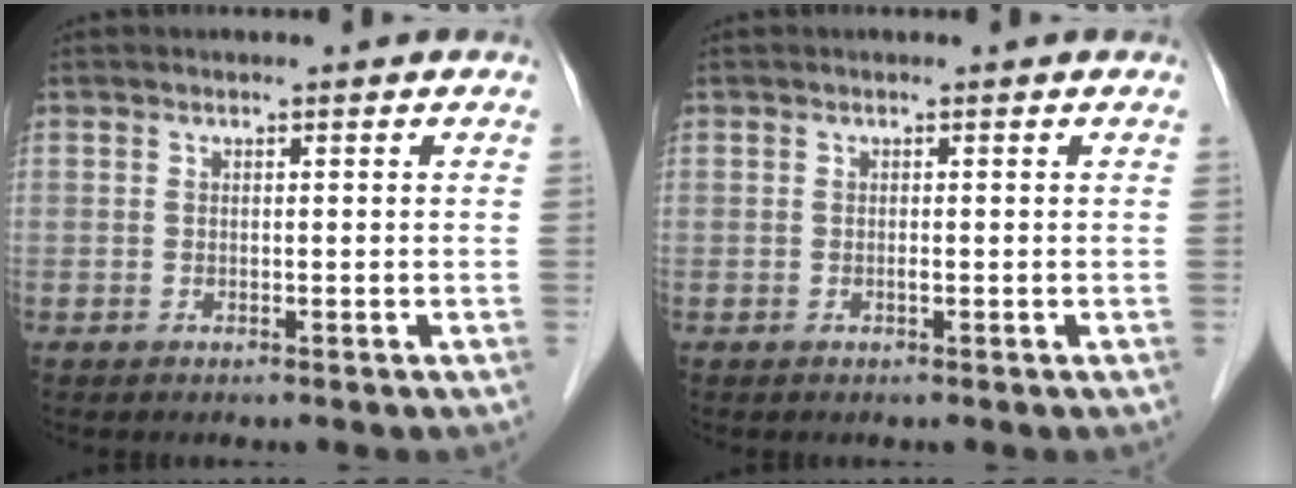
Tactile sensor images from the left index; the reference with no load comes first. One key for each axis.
{"total": 0.0}